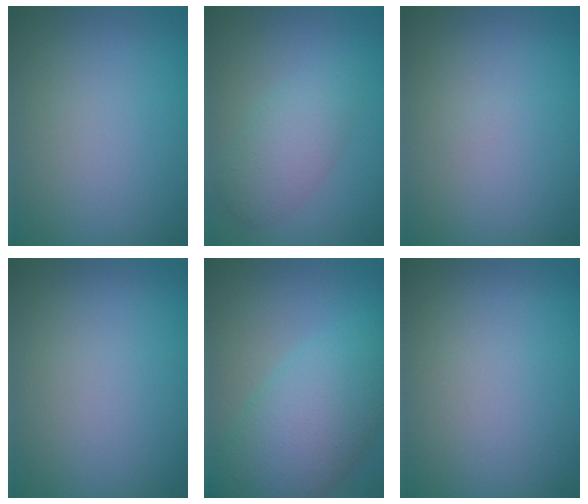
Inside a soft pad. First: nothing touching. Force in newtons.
{"total": 3.2, "press": 3.2, "slide": 0.0}
{"total": 0.0}
{"total": 0.0}
{"total": 8.1, "press": 8.1, "slide": 0.1}
{"total": 0.0}